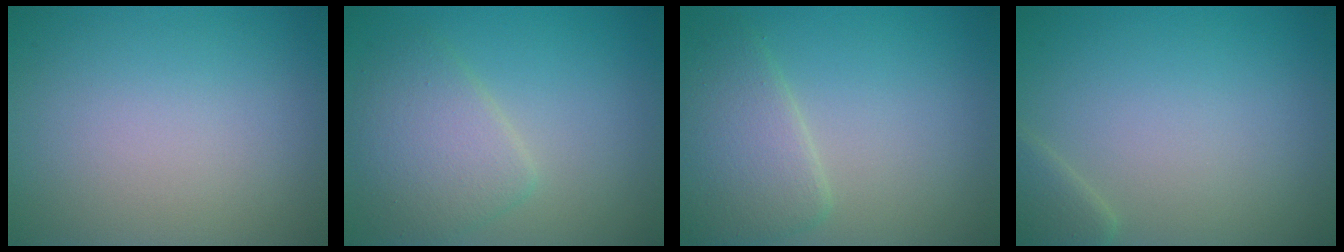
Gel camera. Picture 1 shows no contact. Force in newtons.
{"total": 4.0, "press": 4.0, "slide": 0.2}
{"total": 4.1, "press": 4.1, "slide": 0.2}
{"total": 1.7, "press": 1.7, "slide": 0.1}